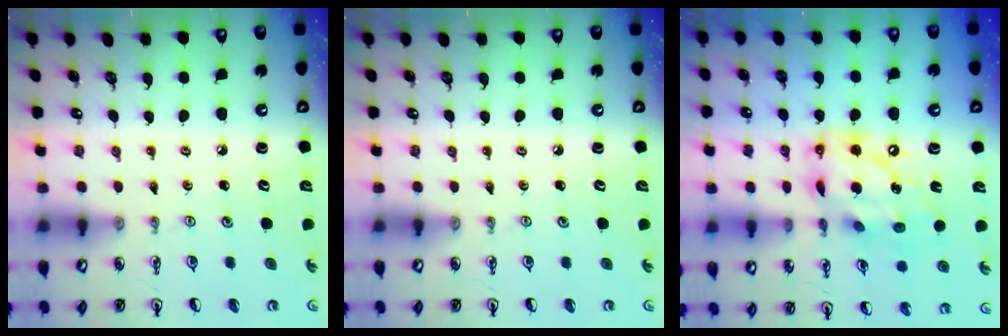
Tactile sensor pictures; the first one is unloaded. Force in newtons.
{"total": 0.0}
{"total": 17.1, "press": 17.1, "slide": 1.4}